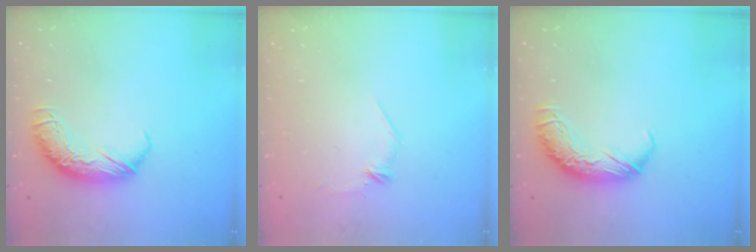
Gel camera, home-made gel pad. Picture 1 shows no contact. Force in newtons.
{"total": 6.8, "press": 6.7, "slide": 0.8}
{"total": 0.0}